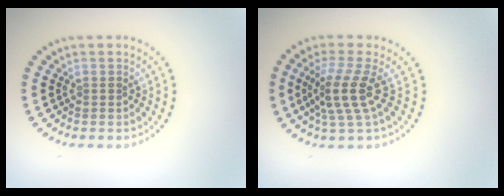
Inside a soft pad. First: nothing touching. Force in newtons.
{"total": 3.9, "press": 2.9, "slide": 2.6}